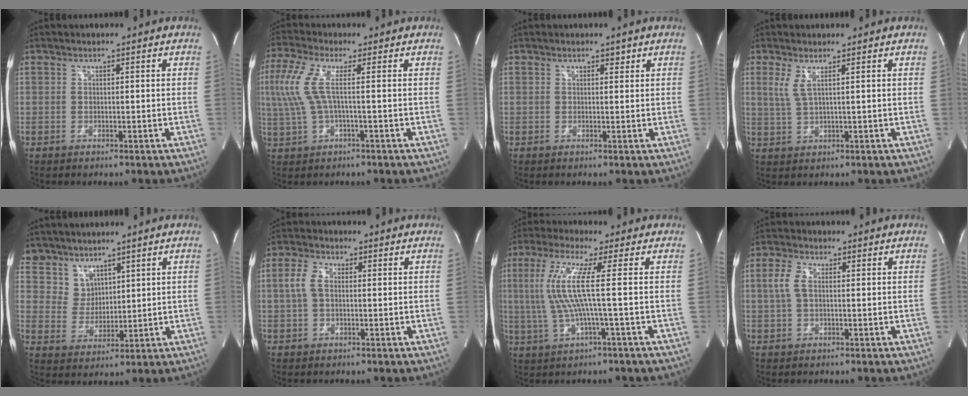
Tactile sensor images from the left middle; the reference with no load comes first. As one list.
[{"total": 7.7, "force": [0.9, 1.6, 7.4], "torque": [-0.192, 0.020, 0.015]}, {"total": 0.8, "force": [0.6, 0.4, 0.4], "torque": [-0.005, 0.001, 0.007]}, {"total": 2.6, "force": [1.1, 0.0, 2.3], "torque": [-0.062, 0.000, 0.031]}, {"total": 5.5, "force": [4.2, 3.4, -0.2], "torque": [0.005, 0.005, 0.097]}, {"total": 3.8, "force": [0.2, 2.1, 3.2], "torque": [-0.086, 0.018, 0.006]}, {"total": 9.6, "force": [0.6, -0.8, 9.6], "torque": [-0.212, 0.006, 0.012]}, {"total": 3.7, "force": [0.4, 1.8, 3.2], "torque": [-0.088, 0.015, 0.010]}]